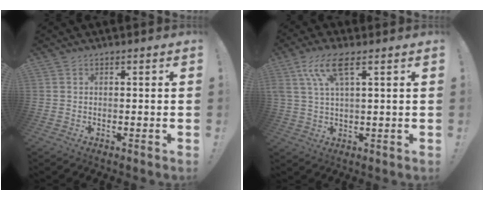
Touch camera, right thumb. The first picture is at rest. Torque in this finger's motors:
{"motor_torque": [1.45, 1.48, 0.95, -0.20, 0.16]}